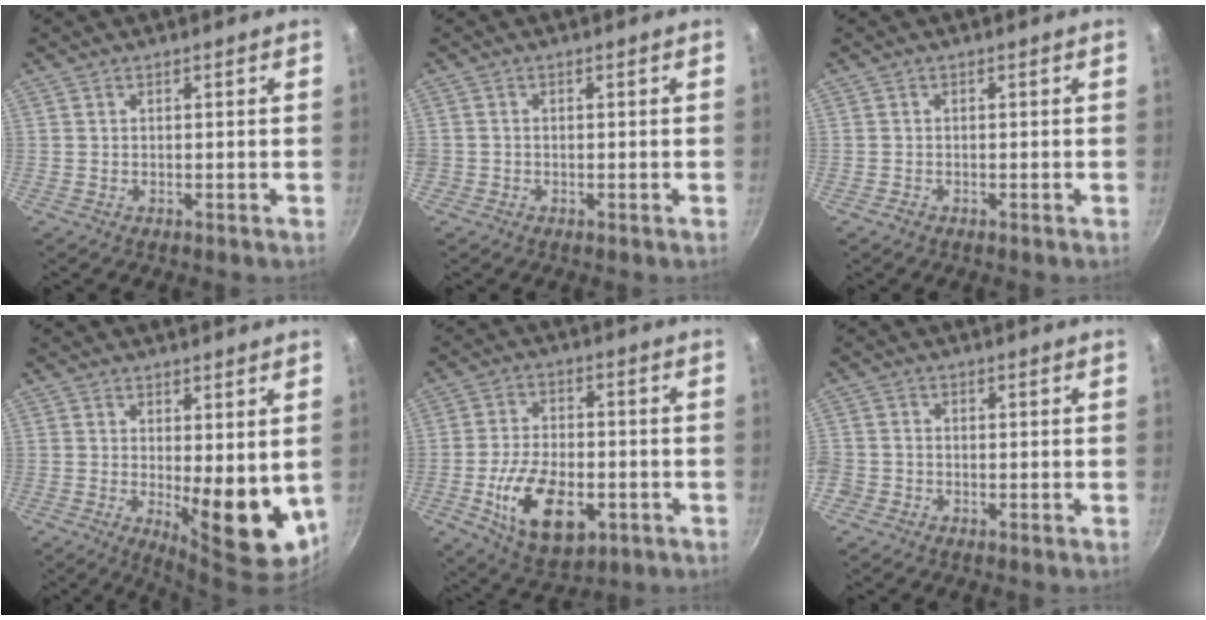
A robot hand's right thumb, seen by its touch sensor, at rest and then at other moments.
{"total": 1.1, "force": [-0.3, 1.0, 0.3], "torque": [-0.005, 0.002, -0.007]}
{"total": 0.7, "force": [-0.5, 0.5, 0.2], "torque": [-0.007, 0.003, -0.009]}
{"total": 11.7, "force": [-0.4, 4.5, 10.8], "torque": [-0.118, -0.021, 0.009]}
{"total": 15.3, "force": [-4.5, 8.6, 11.8], "torque": [-0.190, 0.010, -0.067]}
{"total": 3.7, "force": [-1.4, 3.0, 1.5], "torque": [-0.040, 0.008, -0.034]}